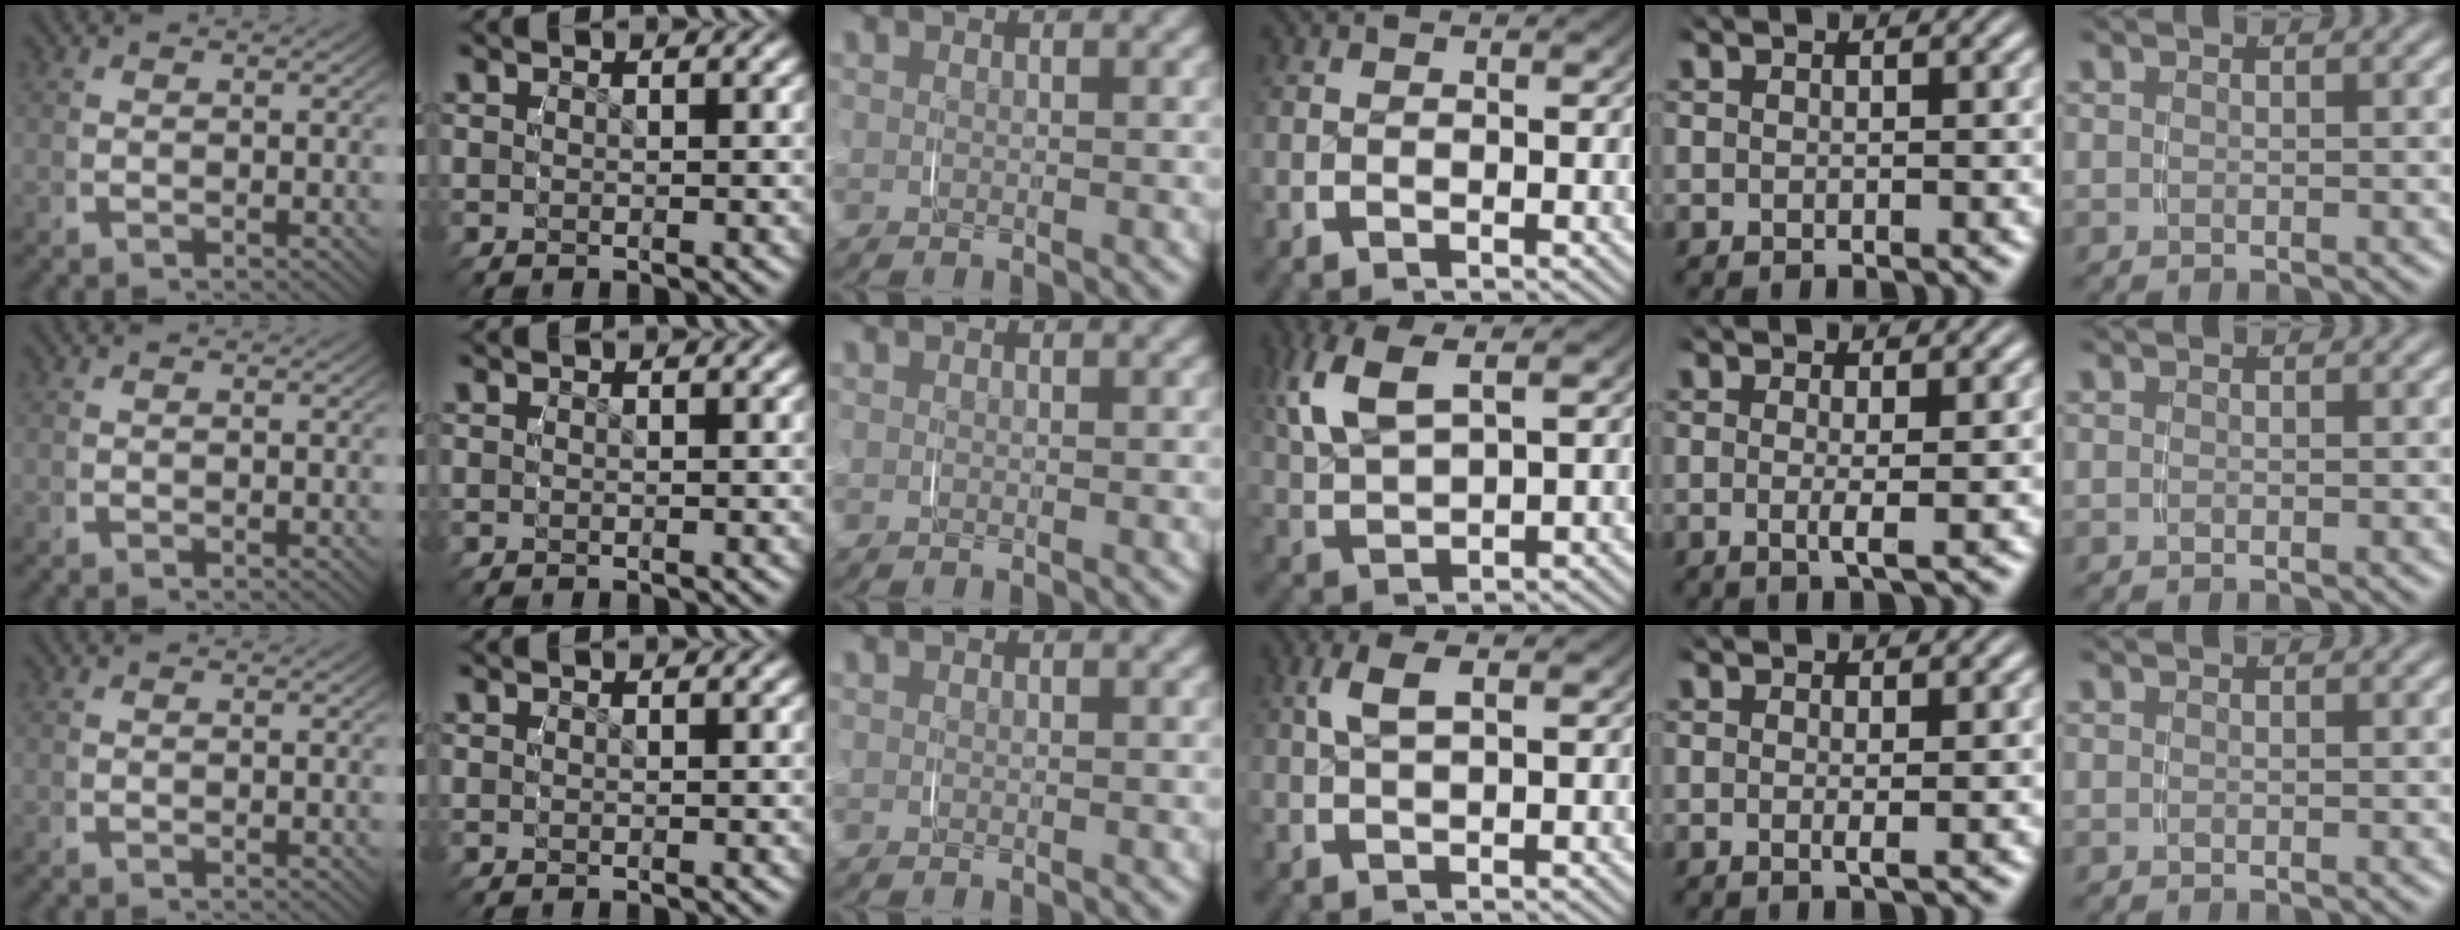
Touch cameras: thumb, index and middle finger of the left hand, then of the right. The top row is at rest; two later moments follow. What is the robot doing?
{"motion": "grasp_and_lifting", "object": "map"}